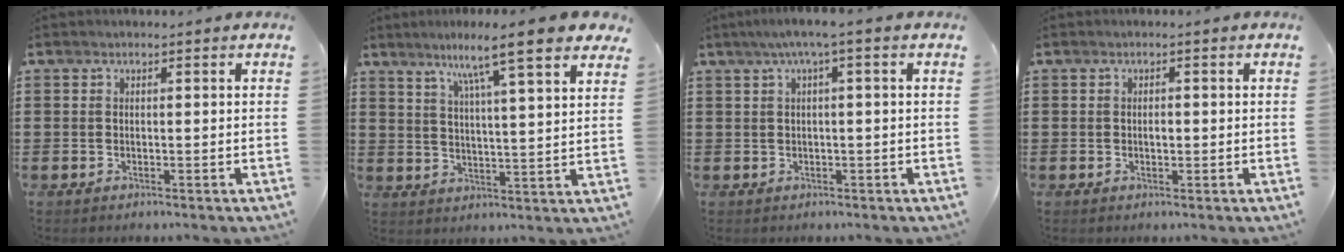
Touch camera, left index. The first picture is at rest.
{"total": 8.5, "force": [6.5, -0.4, 5.4], "torque": [-0.111, -0.031, 0.101]}
{"total": 2.5, "force": [0.1, -0.1, 2.5], "torque": [-0.044, -0.001, -0.001]}
{"total": 1.1, "force": [0.0, 0.5, 1.0], "torque": [-0.020, 0.002, -0.001]}